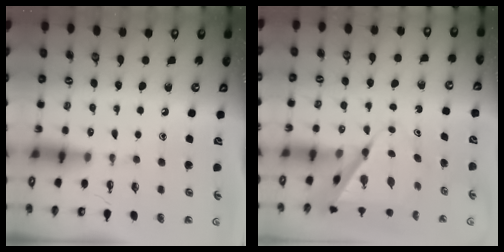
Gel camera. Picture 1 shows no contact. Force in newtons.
{"total": 8.1, "press": 8.1, "slide": 0.8}